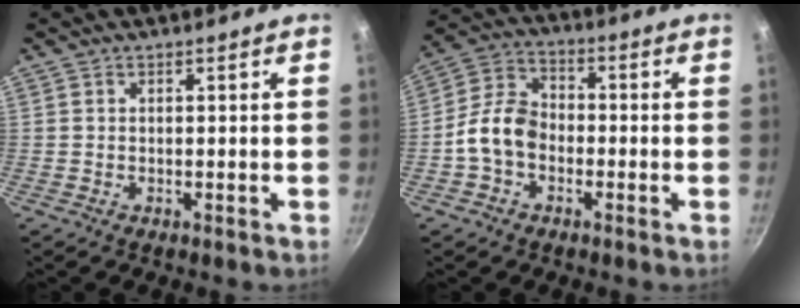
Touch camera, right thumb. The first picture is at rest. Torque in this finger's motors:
{"motor_torque": [1.03, 1.72, 0.96, -1.03, 0.09]}